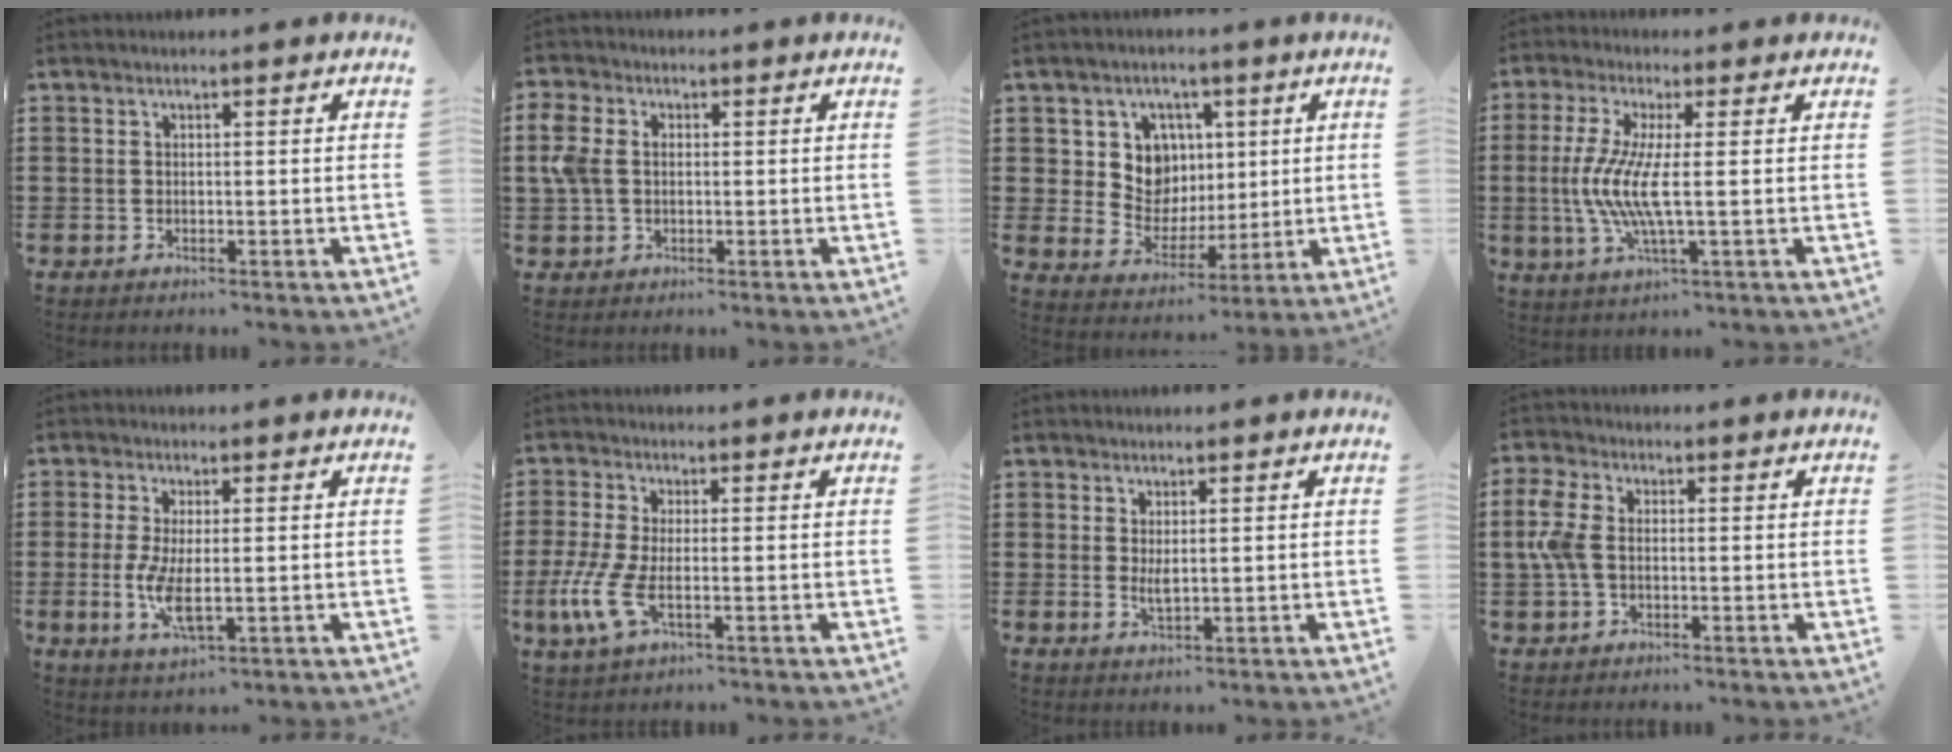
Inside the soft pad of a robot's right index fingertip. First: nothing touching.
{"total": 4.2, "force": [0.4, 3.1, 2.9], "torque": [-0.085, 0.003, 0.000]}
{"total": 8.6, "force": [2.6, 7.8, 2.7], "torque": [-0.079, 0.001, 0.051]}
{"total": 7.9, "force": [-0.3, 0.8, 7.9], "torque": [-0.180, -0.020, -0.017]}
{"total": 5.9, "force": [-0.5, 1.9, 5.6], "torque": [-0.120, -0.007, -0.012]}
{"total": 6.3, "force": [-1.8, 2.2, 5.6], "torque": [-0.140, -0.018, -0.035]}
{"total": 2.1, "force": [0.8, 0.6, 1.8], "torque": [-0.035, 0.000, 0.014]}
{"total": 5.8, "force": [-0.1, 3.5, 4.7], "torque": [-0.133, -0.003, -0.012]}